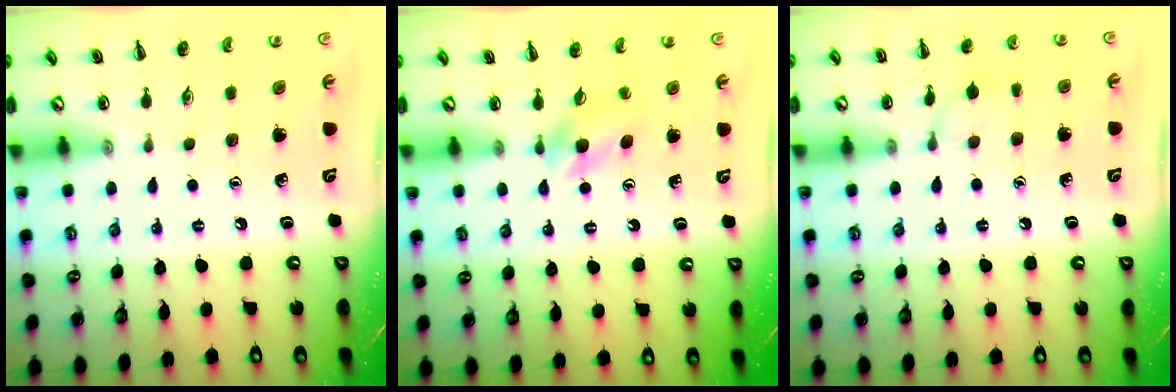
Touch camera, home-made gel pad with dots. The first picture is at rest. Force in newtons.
{"total": 3.6, "press": 3.4, "slide": 1.3}
{"total": 7.3, "press": 6.9, "slide": 2.1}